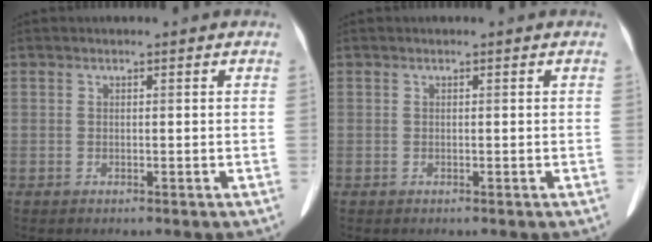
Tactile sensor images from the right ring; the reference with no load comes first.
{"total": 0.0}